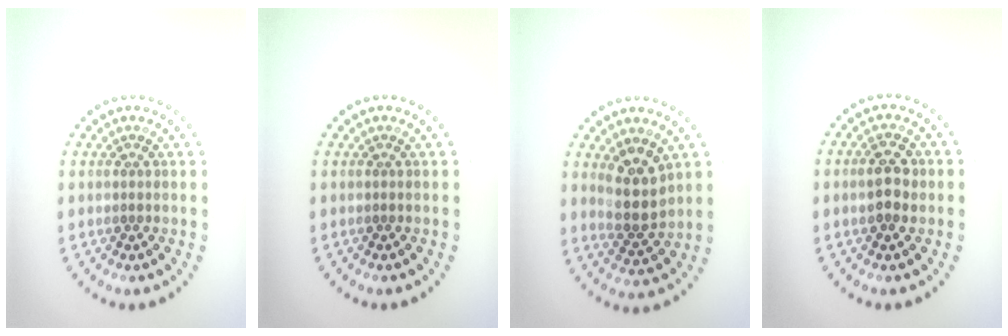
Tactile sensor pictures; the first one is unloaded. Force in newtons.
{"total": 0.0}
{"total": 4.1, "press": 3.8, "slide": 1.6}
{"total": 2.6, "press": 2.6, "slide": 0.0}